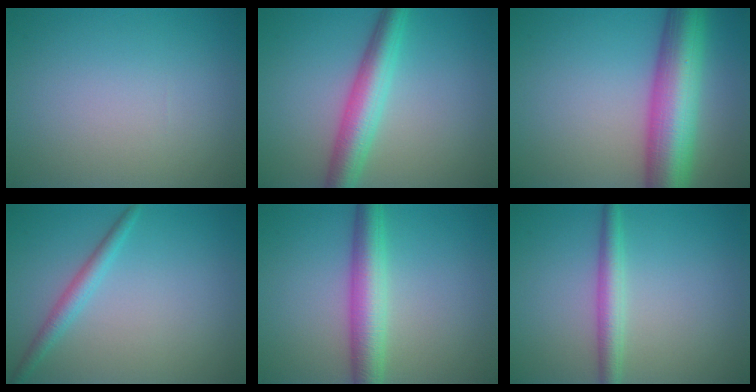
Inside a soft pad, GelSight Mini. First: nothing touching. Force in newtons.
{"total": 5.0, "press": 5.0, "slide": 0.1}
{"total": 10.2, "press": 10.2, "slide": 0.3}
{"total": 2.0, "press": 2.0, "slide": 0.1}
{"total": 4.9, "press": 4.9, "slide": 0.2}
{"total": 2.7, "press": 2.7, "slide": 0.0}